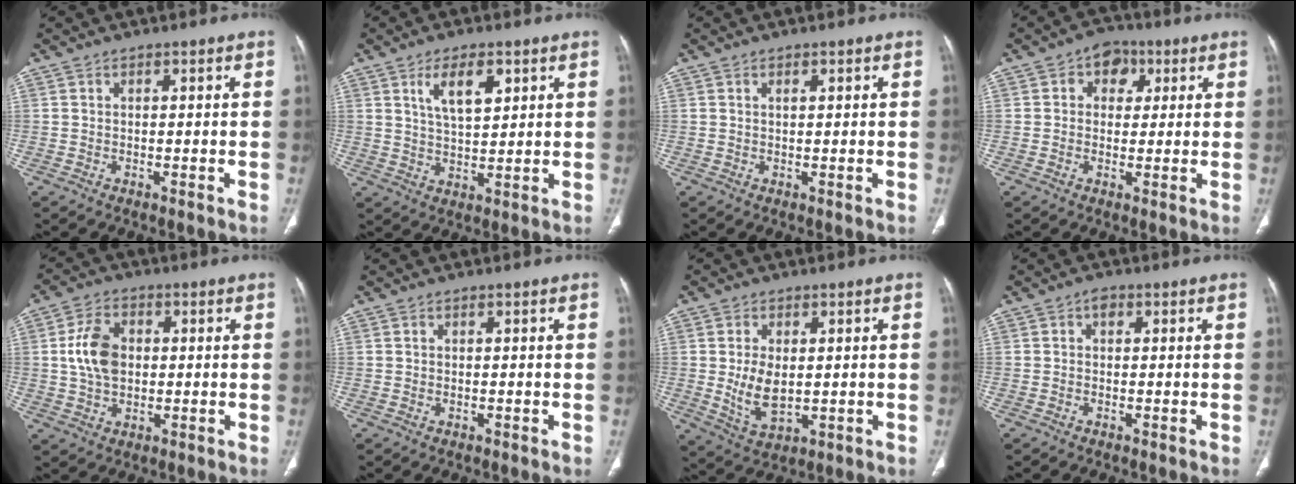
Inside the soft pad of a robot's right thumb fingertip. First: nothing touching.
{"total": 7.5, "force": [3.4, 3.3, 5.8], "torque": [-0.087, -0.018, 0.064]}
{"total": 0.8, "force": [0.5, 0.3, 0.6], "torque": [-0.007, 0.000, 0.007]}
{"total": 5.8, "force": [1.9, 4.6, 3.1], "torque": [-0.005, 0.004, 0.018]}
{"total": 8.8, "force": [0.8, 6.1, 6.3], "torque": [-0.104, 0.004, 0.015]}
{"total": 0.0}
{"total": 7.7, "force": [0.2, 4.6, 6.2], "torque": [-0.110, -0.012, 0.018]}
{"total": 1.4, "force": [0.4, 1.0, 0.9], "torque": [-0.004, 0.005, -0.002]}